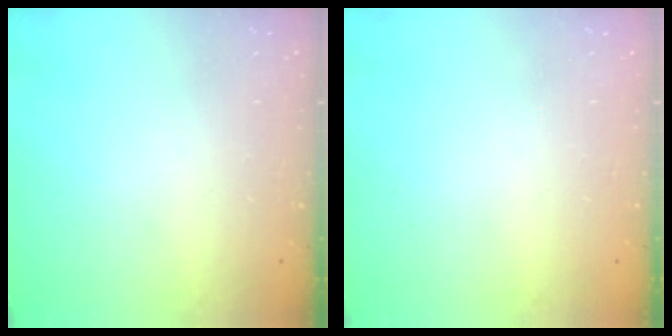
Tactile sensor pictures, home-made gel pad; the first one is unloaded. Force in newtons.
{"total": 0.0}